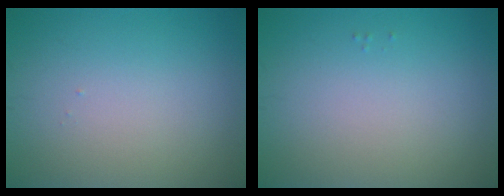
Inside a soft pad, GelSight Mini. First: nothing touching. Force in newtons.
{"total": 0.0}